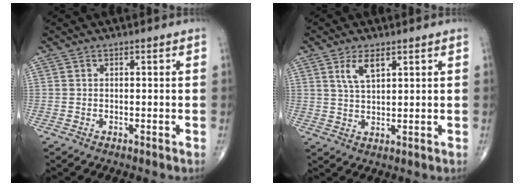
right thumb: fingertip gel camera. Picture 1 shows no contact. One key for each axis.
{"total": 4.6, "fx": 2.4, "fy": 1.8, "fz": 3.5, "tx": -0.064, "ty": -0.010, "tz": 0.050}